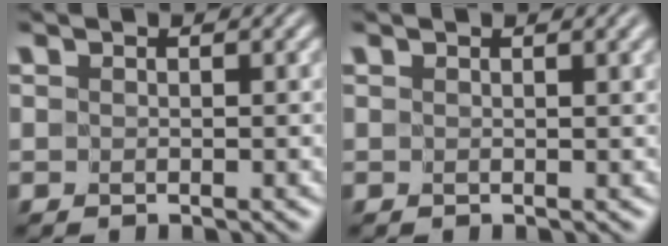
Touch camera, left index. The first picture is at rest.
{"total": 1.2, "force": [0.7, 0.1, 1.0], "torque": [-0.010, -0.002, 0.013]}